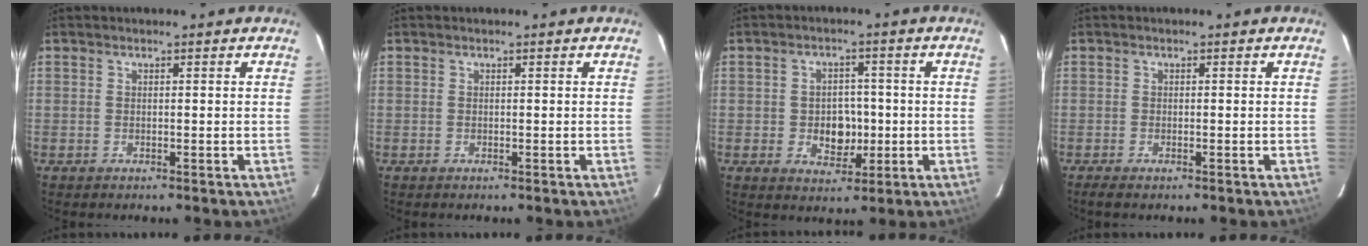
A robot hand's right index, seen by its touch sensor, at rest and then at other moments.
{"total": 0.0}
{"total": 5.9, "force": [-0.9, 4.7, 3.4], "torque": [-0.065, 0.006, -0.006]}
{"total": 1.4, "force": [-1.1, 0.1, 0.9], "torque": [-0.019, -0.003, -0.020]}